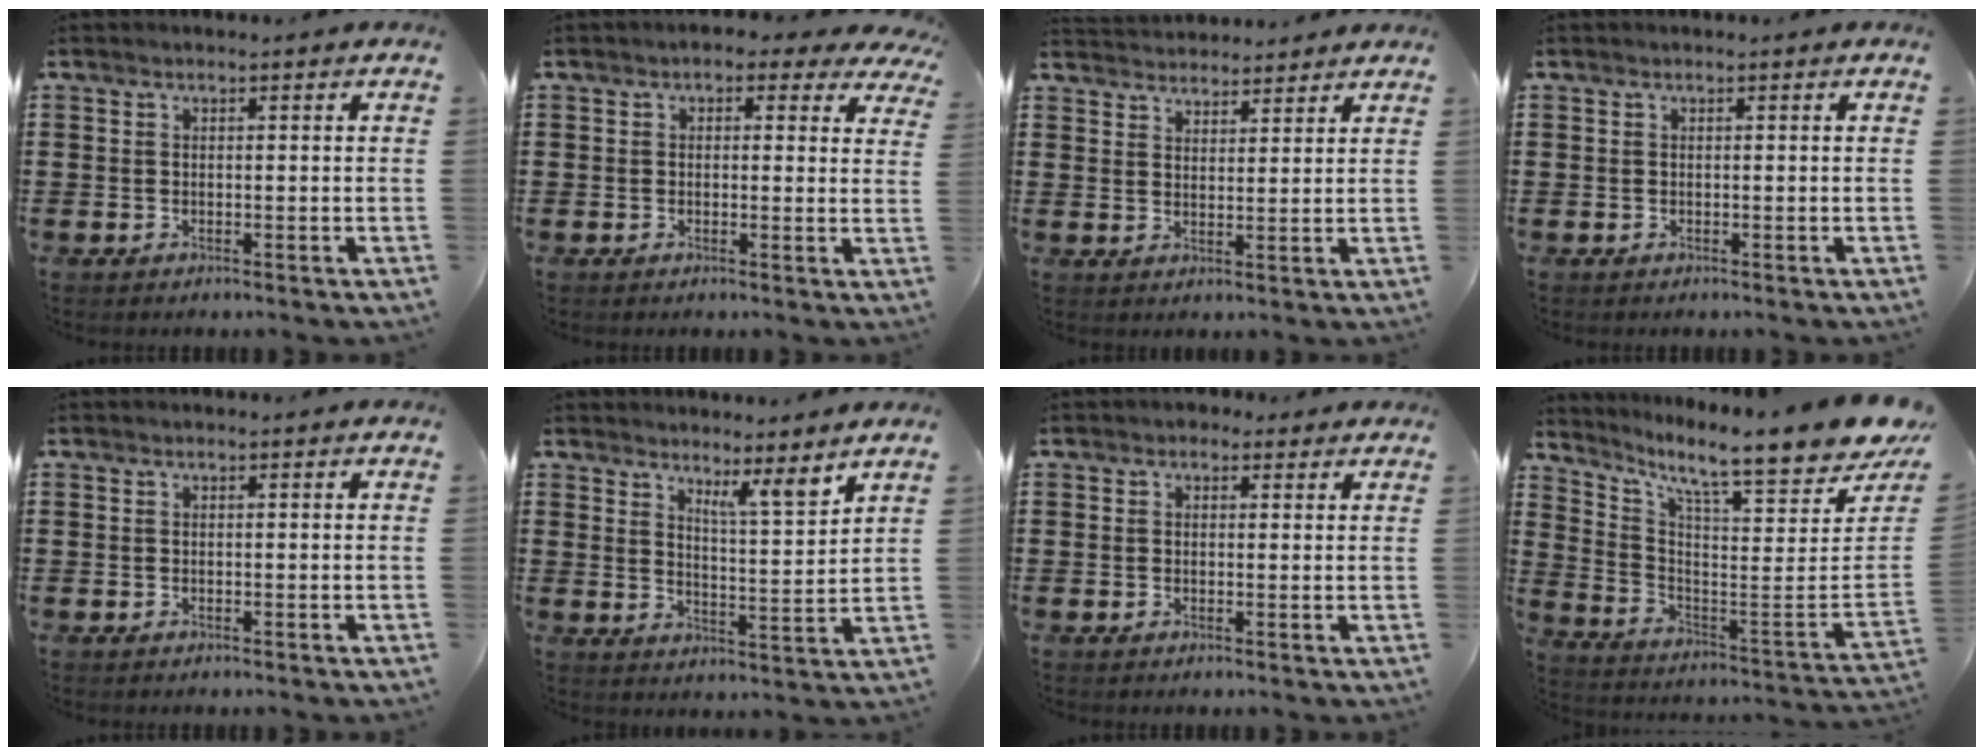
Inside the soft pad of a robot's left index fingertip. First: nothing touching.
{"total": 2.0, "force": [1.0, 1.3, 1.0], "torque": [-0.020, 0.005, 0.015]}
{"total": 3.3, "force": [3.3, 0.6, -0.3], "torque": [-0.005, -0.009, 0.062]}
{"total": 0.0}
{"total": 0.0}
{"total": 6.0, "force": [5.1, -0.1, 3.1], "torque": [-0.044, -0.037, 0.080]}
{"total": 1.4, "force": [0.8, 1.2, 0.3], "torque": [-0.011, 0.008, 0.014]}
{"total": 8.8, "force": [7.1, -0.1, 5.2], "torque": [-0.112, -0.081, 0.106]}